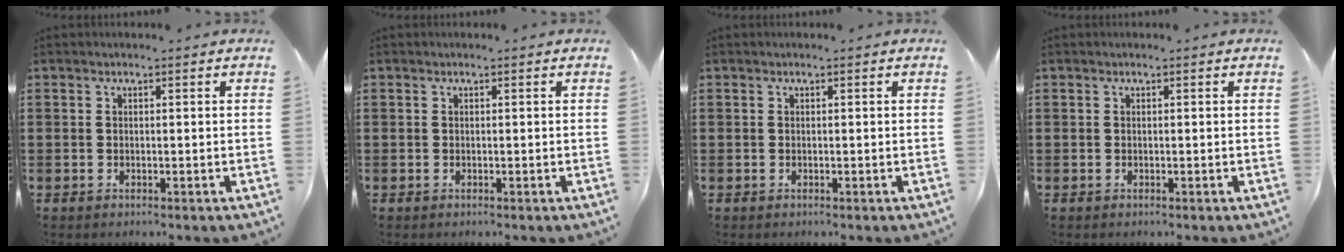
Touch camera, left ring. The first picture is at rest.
{"total": 0.0}
{"total": 0.0}
{"total": 0.0}